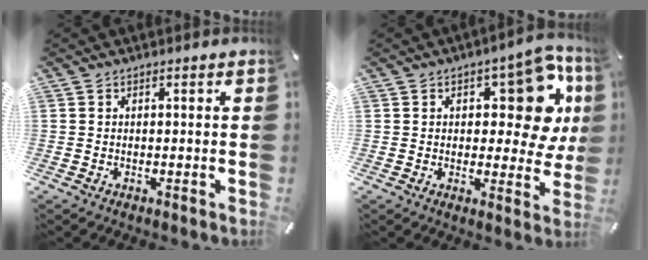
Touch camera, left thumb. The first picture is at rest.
{"total": 16.4, "force": [5.7, 8.0, 13.1], "torque": [-0.152, -0.035, 0.090]}